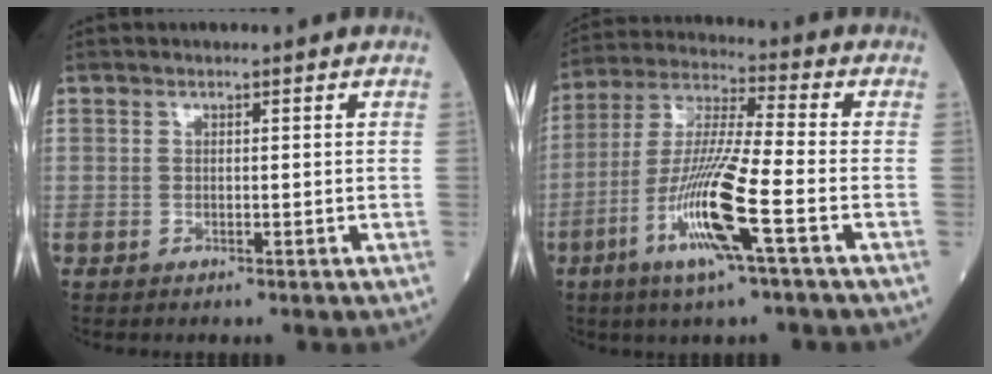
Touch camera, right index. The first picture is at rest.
{"total": 13.6, "force": [-5.3, 0.0, 12.6], "torque": [-0.256, -0.012, -0.105]}